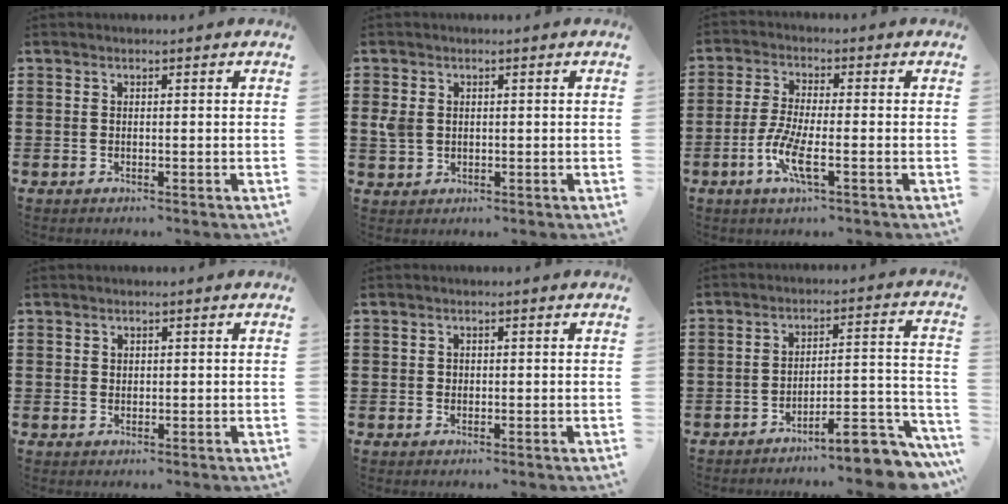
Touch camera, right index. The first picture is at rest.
{"total": 2.8, "force": [0.4, 2.0, 1.9], "torque": [-0.063, -0.002, 0.001]}
{"total": 6.2, "force": [-2.4, 1.5, 5.5], "torque": [-0.126, -0.011, -0.051]}
{"total": 0.8, "force": [0.6, 0.6, 0.1], "torque": [-0.003, 0.002, 0.012]}
{"total": 0.6, "force": [0.2, 0.6, 0.1], "torque": [-0.004, 0.003, 0.004]}
{"total": 8.7, "force": [-7.2, 1.5, 4.6], "torque": [-0.059, 0.016, -0.132]}